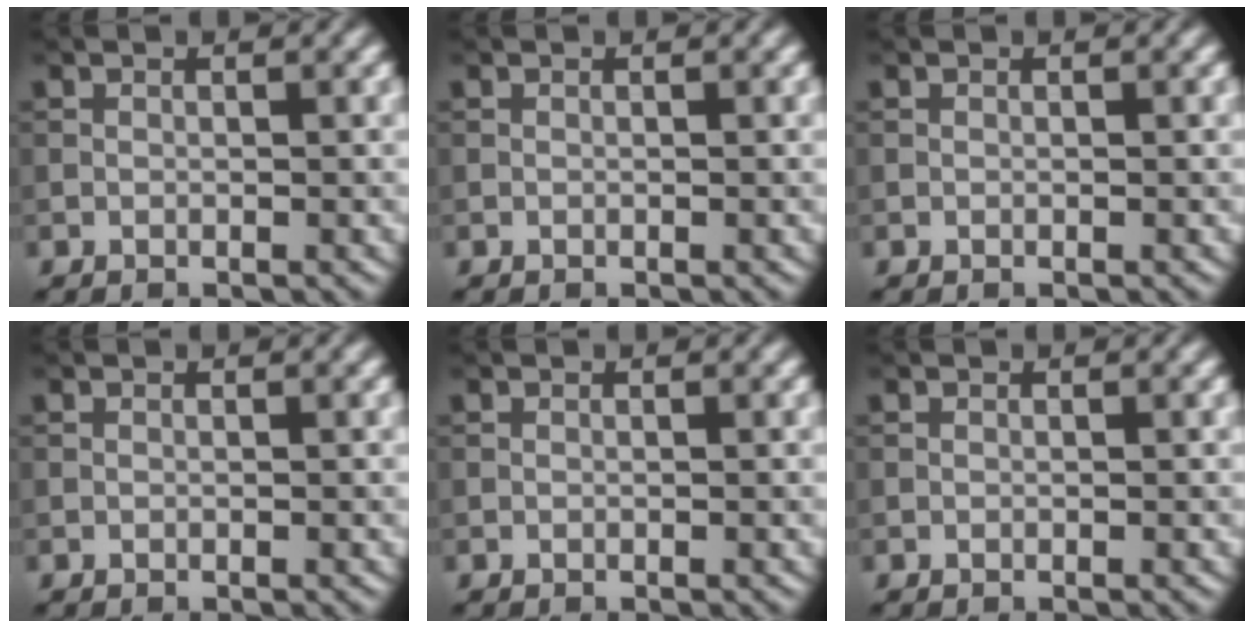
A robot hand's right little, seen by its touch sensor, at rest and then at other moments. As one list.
[{"total": 0.0}, {"total": 0.0}, {"total": 0.0}, {"total": 0.0}, {"total": 0.0}]